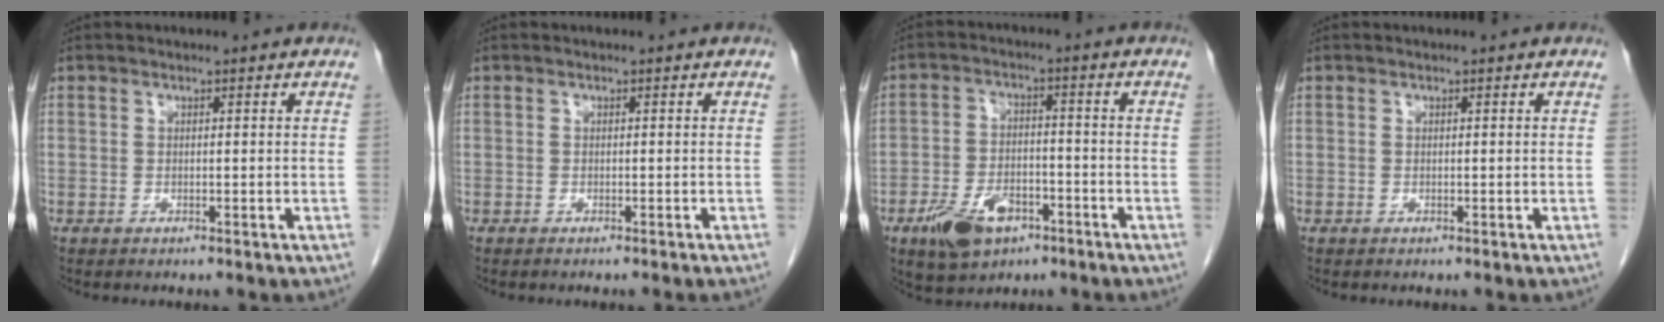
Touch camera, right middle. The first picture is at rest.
{"total": 1.5, "force": [-1.3, -0.2, 0.7], "torque": [-0.009, 0.003, -0.016]}
{"total": 8.7, "force": [-4.8, 4.7, 5.5], "torque": [-0.106, -0.001, -0.077]}
{"total": 0.0}